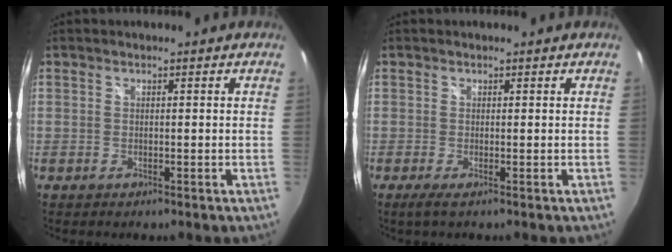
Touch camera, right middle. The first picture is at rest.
{"total": 1.2, "force": [-0.3, -0.2, 1.2], "torque": [-0.024, -0.006, -0.008]}